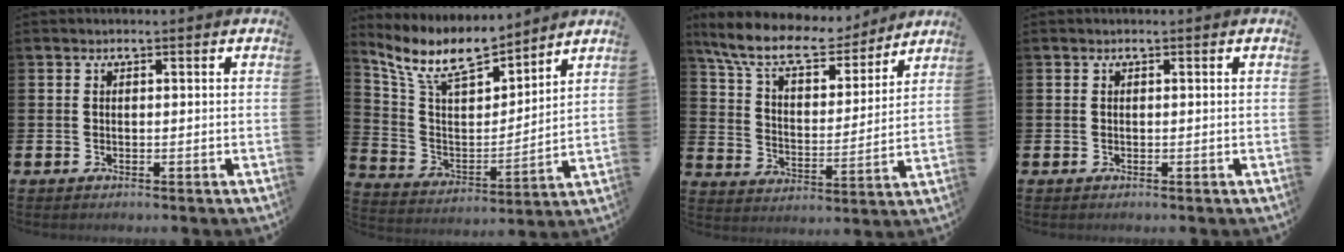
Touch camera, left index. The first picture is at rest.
{"total": 10.0, "force": [8.7, 3.2, 3.7], "torque": [-0.106, -0.056, 0.154]}
{"total": 10.7, "force": [9.4, 3.0, 4.0], "torque": [-0.113, -0.057, 0.164]}
{"total": 0.0}